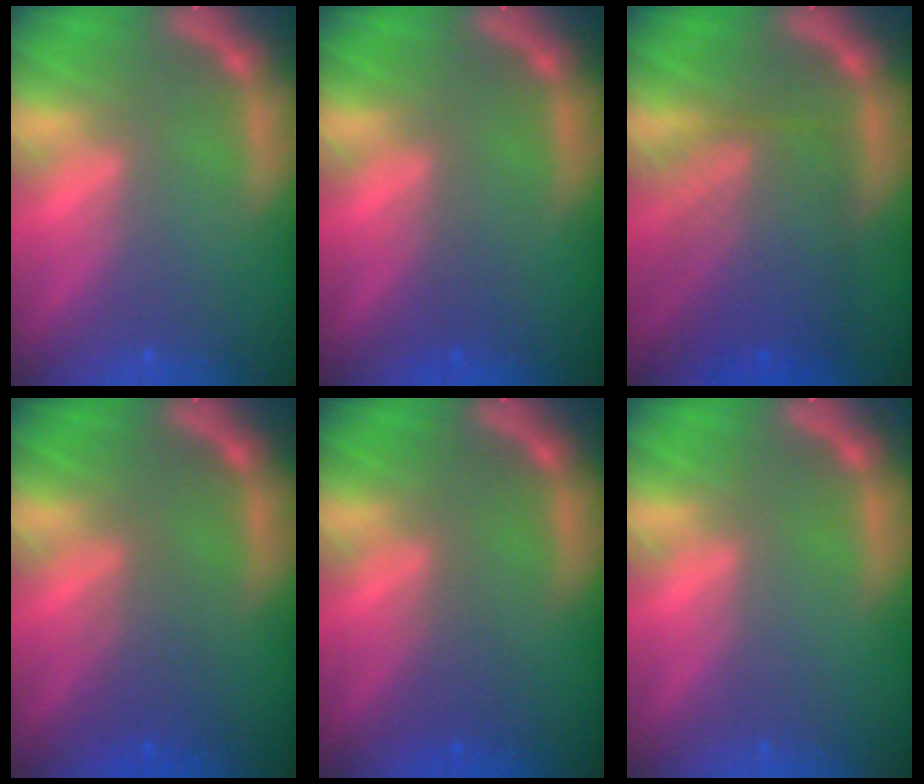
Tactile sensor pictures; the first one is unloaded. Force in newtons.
{"total": 1.0}
{"total": 8.0}
{"total": 2.5}
{"total": 1.5}
{"total": 0.0}